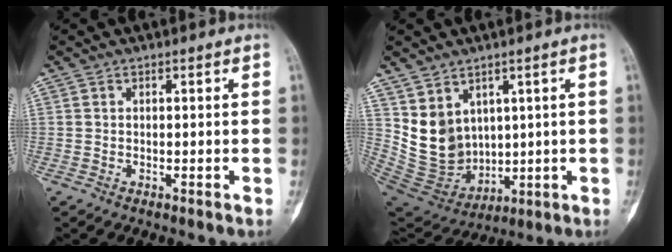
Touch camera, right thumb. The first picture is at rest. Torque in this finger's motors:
{"motor_torque": [0.24, 1.40, 0.45, 0.49, 0.10]}